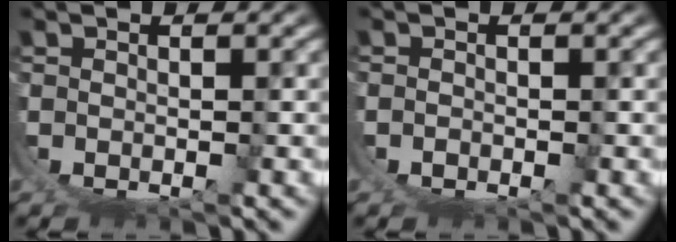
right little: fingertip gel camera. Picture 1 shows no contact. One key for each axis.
{"total": 1.2, "fx": 0.1, "fy": 1.1, "fz": 0.4, "tx": -0.015, "ty": -0.001, "tz": 0.000}